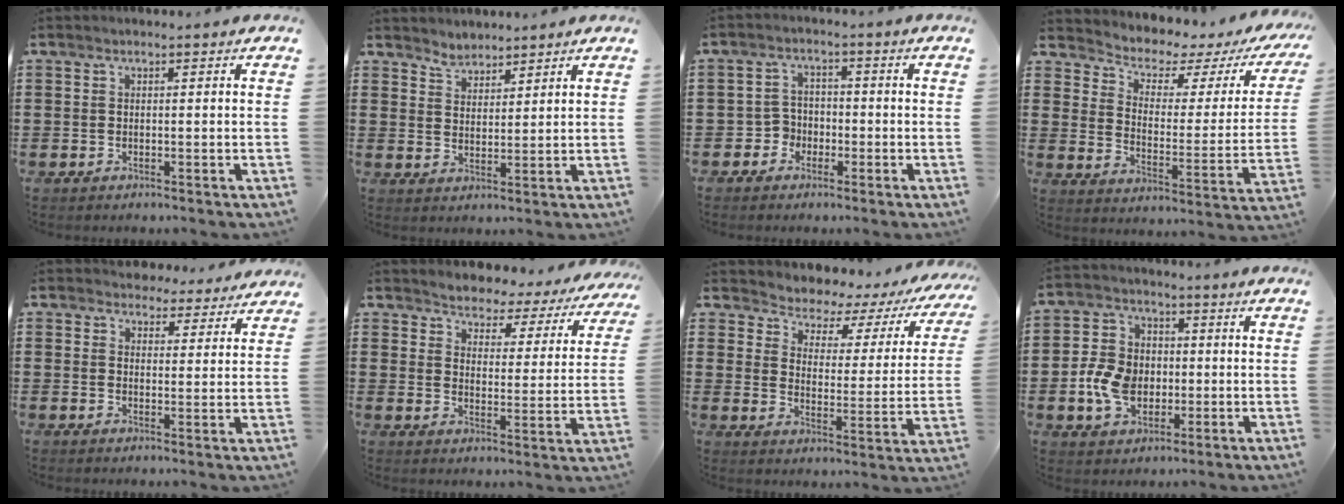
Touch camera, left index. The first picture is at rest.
{"total": 3.1, "force": [2.9, 0.9, -0.4], "torque": [-0.004, -0.002, 0.056]}
{"total": 3.4, "force": [-1.7, 2.8, 1.1], "torque": [-0.029, 0.007, -0.037]}
{"total": 3.2, "force": [2.6, 1.5, 1.1], "torque": [-0.044, -0.025, 0.036]}
{"total": 4.1, "force": [3.9, 1.1, 0.3], "torque": [-0.014, -0.016, 0.071]}
{"total": 3.6, "force": [3.5, 0.5, -0.6], "torque": [-0.016, -0.033, 0.055]}
{"total": 2.9, "force": [2.7, 1.1, 0.5], "torque": [-0.033, -0.030, 0.033]}
{"total": 7.9, "force": [-1.2, 6.2, 4.8], "torque": [-0.114, 0.006, -0.025]}